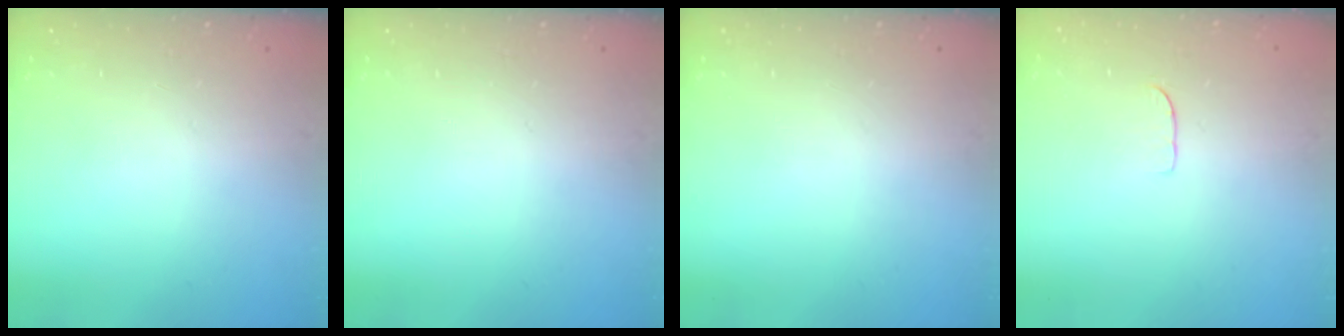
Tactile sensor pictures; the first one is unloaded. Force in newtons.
{"total": 0.0}
{"total": 0.0}
{"total": 3.6, "press": 3.6, "slide": 0.2}